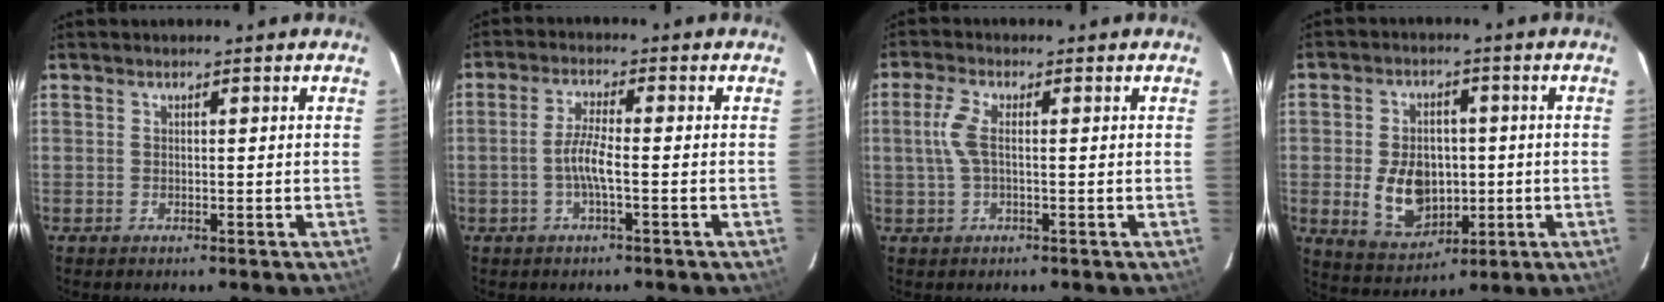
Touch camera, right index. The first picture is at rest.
{"total": 4.3, "force": [-1.3, 0.2, 4.1], "torque": [-0.088, 0.003, -0.026]}
{"total": 4.5, "force": [0.2, 1.2, 4.4], "torque": [-0.095, 0.004, 0.007]}
{"total": 3.4, "force": [1.7, 2.9, 0.6], "torque": [-0.013, 0.004, 0.046]}